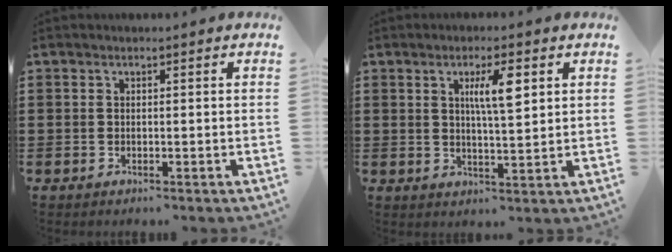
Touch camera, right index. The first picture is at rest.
{"total": 5.6, "force": [2.0, 1.2, 5.1], "torque": [-0.097, 0.005, 0.029]}